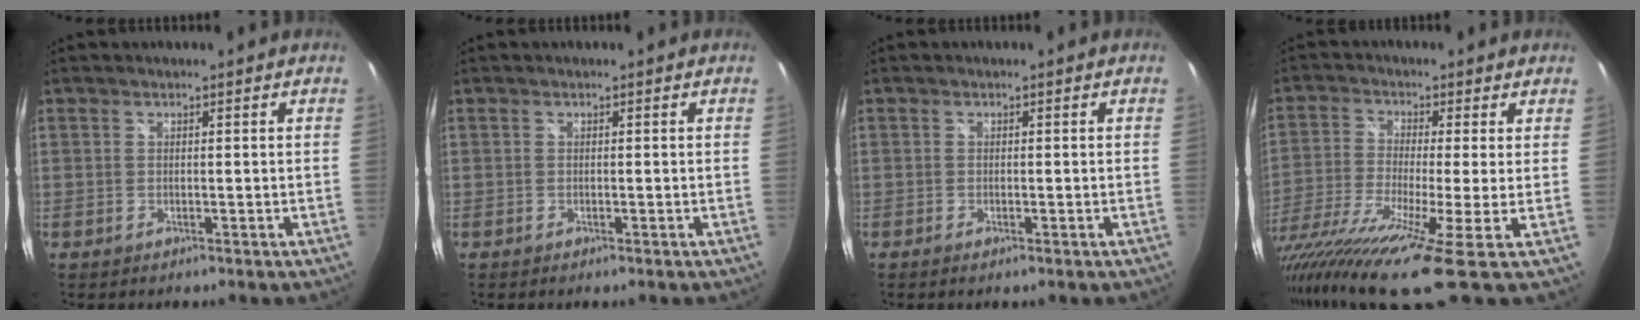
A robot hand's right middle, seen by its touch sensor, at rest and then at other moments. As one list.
[{"total": 0.0}, {"total": 1.4, "force": [-0.9, 0.3, 1.1], "torque": [-0.020, -0.005, -0.016]}, {"total": 18.5, "force": [-12.0, 0.1, 14.1], "torque": [-0.277, -0.088, -0.211]}]